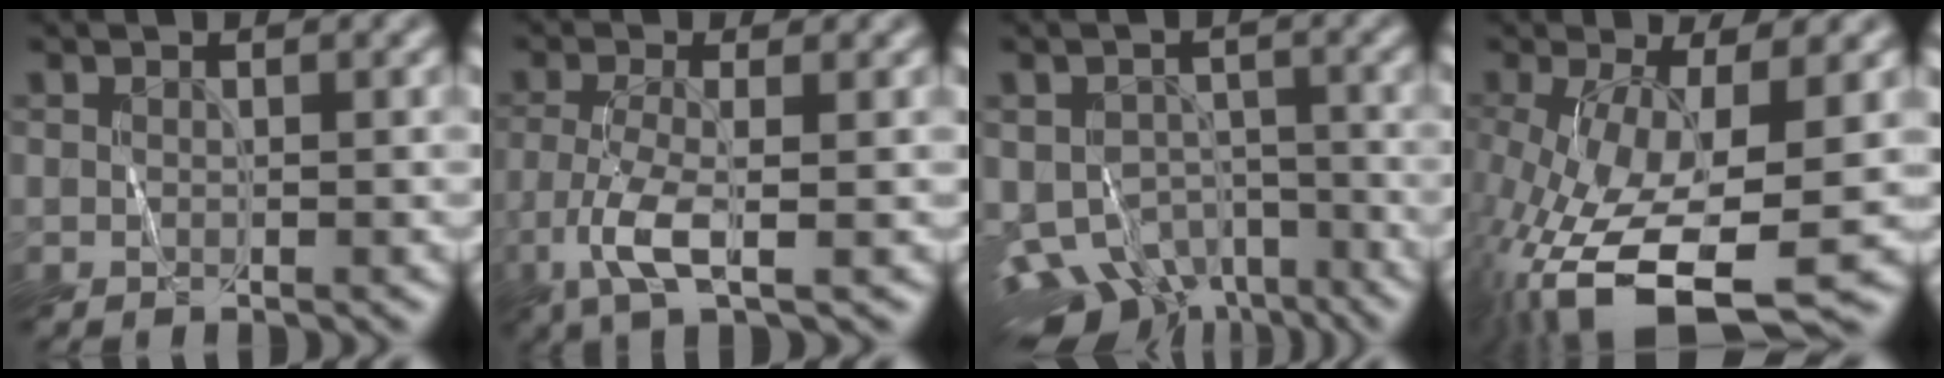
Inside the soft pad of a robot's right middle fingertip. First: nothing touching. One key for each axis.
{"total": 3.9, "fx": -1.9, "fy": 0.5, "fz": 3.4, "tx": -0.078, "ty": -0.001, "tz": -0.041}
{"total": 7.0, "fx": -4.5, "fy": 4.2, "fz": 3.4, "tx": -0.053, "ty": -0.009, "tz": -0.083}
{"total": 13.0, "fx": -5.2, "fy": 4.6, "fz": 11.1, "tx": -0.227, "ty": -0.038, "tz": -0.081}